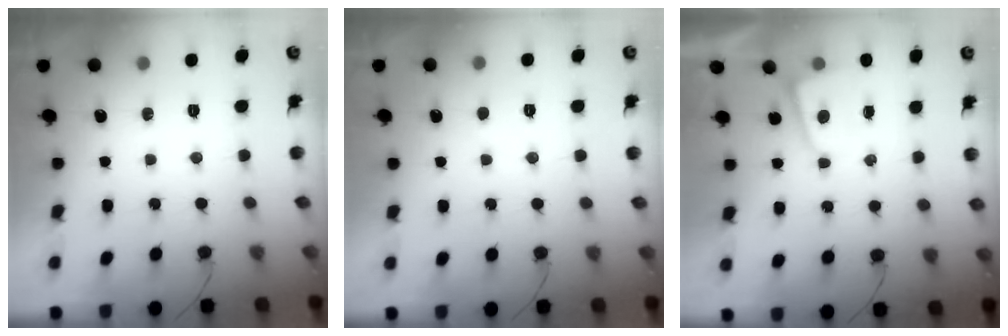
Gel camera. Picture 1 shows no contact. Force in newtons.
{"total": 1.9, "press": 1.9, "slide": 0.3}
{"total": 2.0, "press": 2.0, "slide": 0.3}